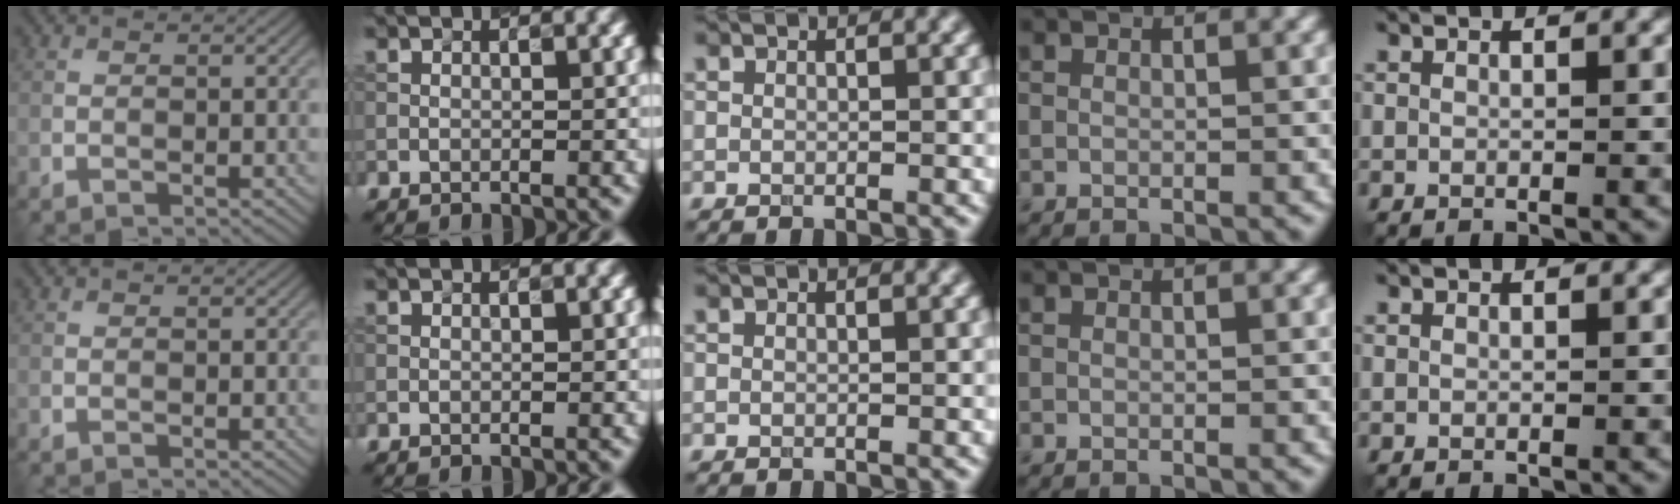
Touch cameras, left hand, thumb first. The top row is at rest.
{}